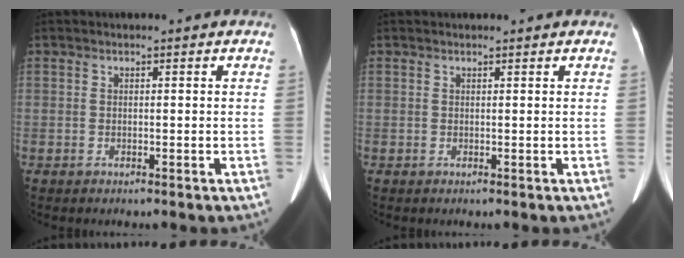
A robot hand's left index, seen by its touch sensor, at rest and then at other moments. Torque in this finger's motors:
{"motor_torque": [-0.07, -0.05, 0.01, -0.01]}